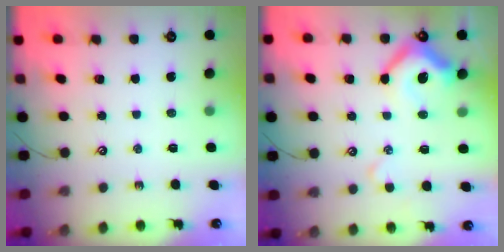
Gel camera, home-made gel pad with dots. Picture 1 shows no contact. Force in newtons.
{"total": 7.8, "press": 7.7, "slide": 1.5}